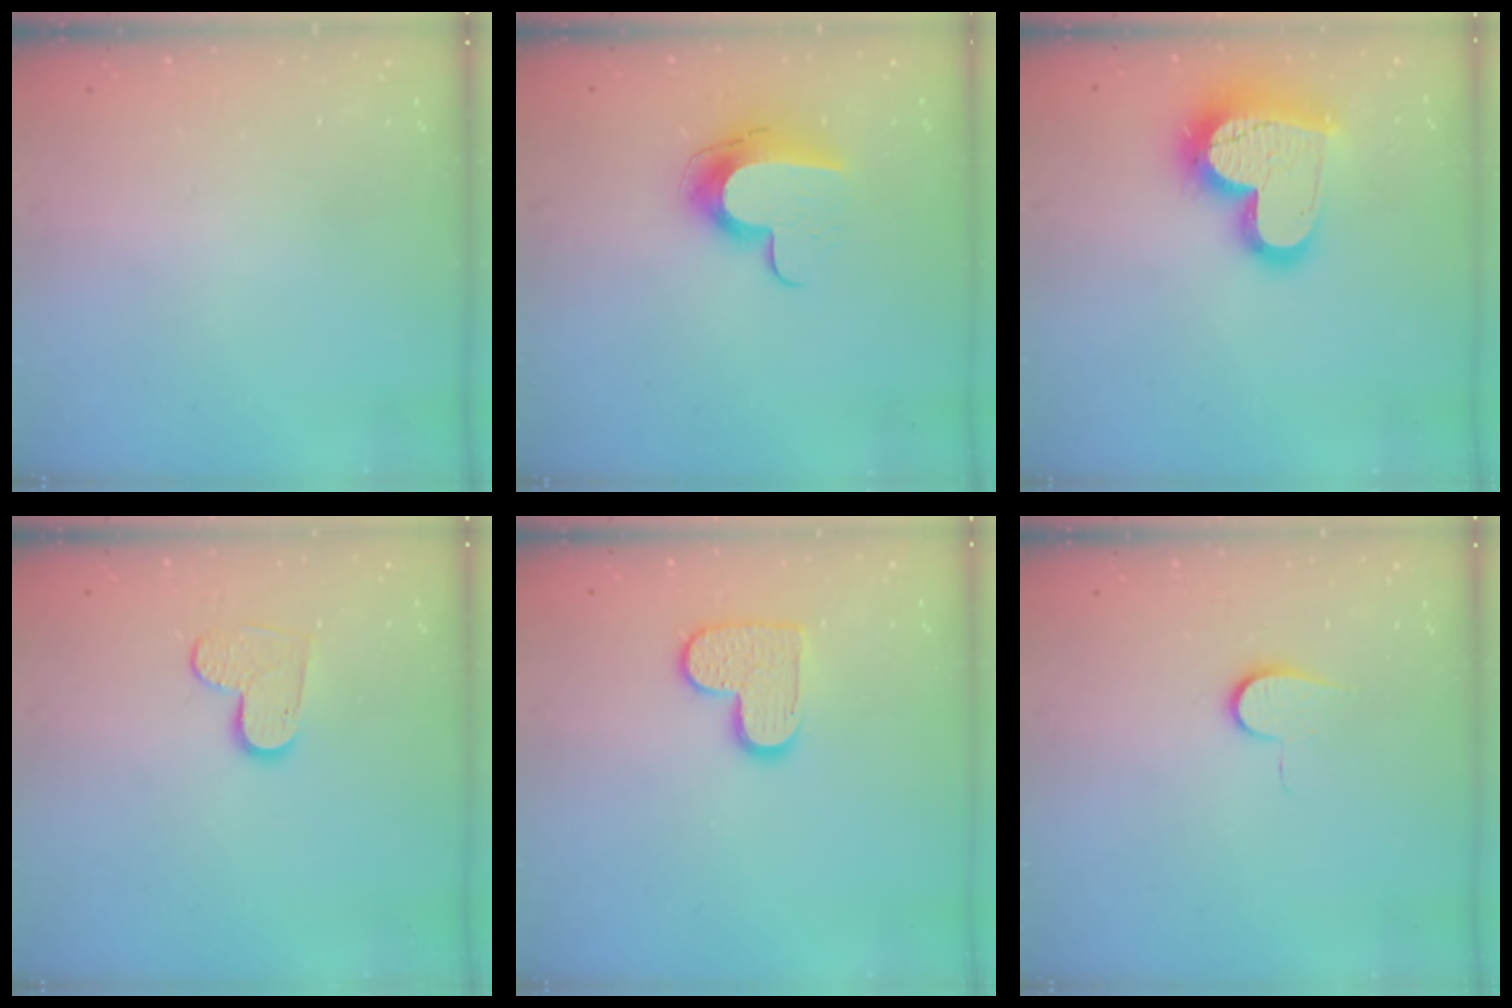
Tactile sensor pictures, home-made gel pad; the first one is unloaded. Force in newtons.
{"total": 11.2, "press": 11.1, "slide": 0.7}
{"total": 19.6, "press": 19.6, "slide": 1.8}
{"total": 7.5, "press": 7.5, "slide": 0.5}
{"total": 10.4, "press": 10.4, "slide": 0.6}
{"total": 6.3, "press": 6.2, "slide": 0.8}